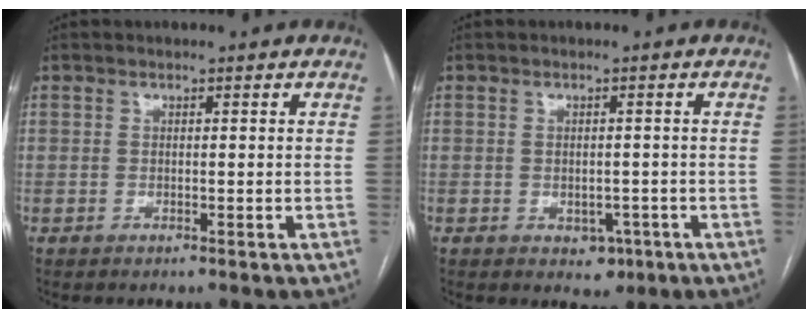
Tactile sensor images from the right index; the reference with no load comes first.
{"total": 2.8, "force": [-1.3, 2.0, 1.6], "torque": [-0.013, 0.001, -0.007]}